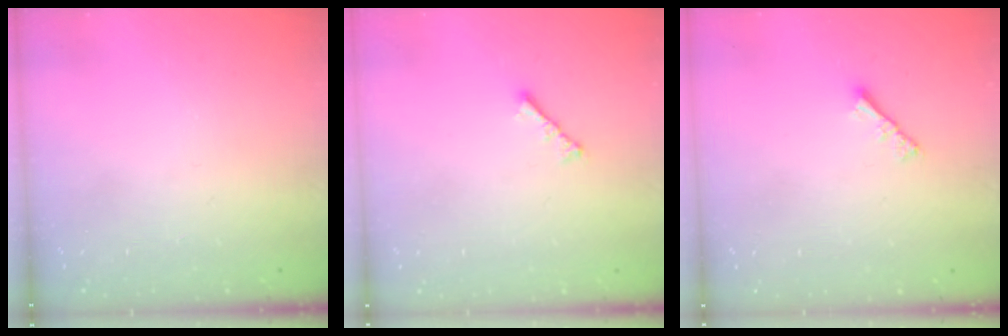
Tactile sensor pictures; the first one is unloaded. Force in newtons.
{"total": 2.4, "press": 2.3, "slide": 0.6}
{"total": 2.4, "press": 2.4, "slide": 0.6}